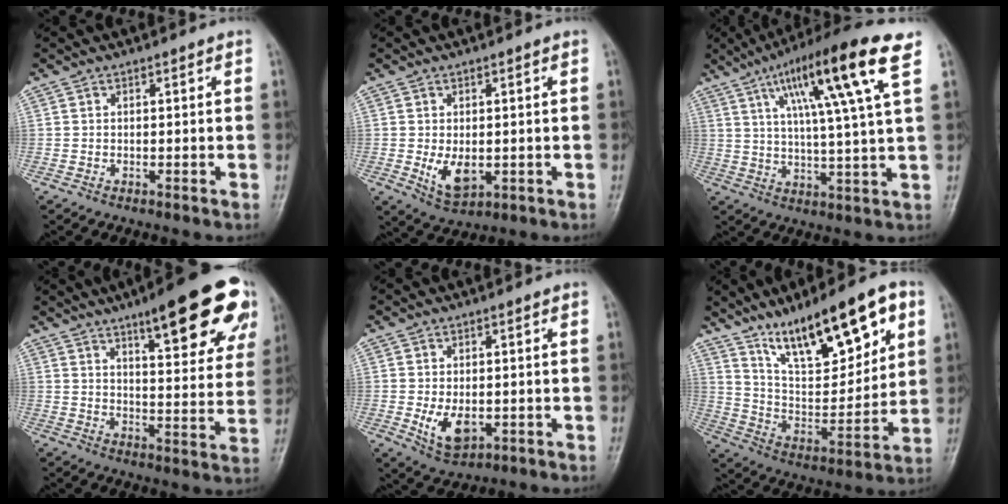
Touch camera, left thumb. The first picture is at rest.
{"total": 5.9, "force": [-0.7, 3.6, 4.6], "torque": [-0.070, -0.013, -0.002]}
{"total": 17.4, "force": [7.9, 1.2, 15.5], "torque": [-0.254, -0.010, 0.124]}
{"total": 20.6, "force": [11.7, 5.5, 16.0], "torque": [-0.180, -0.036, 0.158]}
{"total": 6.4, "force": [-1.3, 4.1, 4.7], "torque": [-0.070, -0.007, -0.012]}
{"total": 21.4, "force": [12.1, 7.3, 16.1], "torque": [-0.216, -0.041, 0.215]}